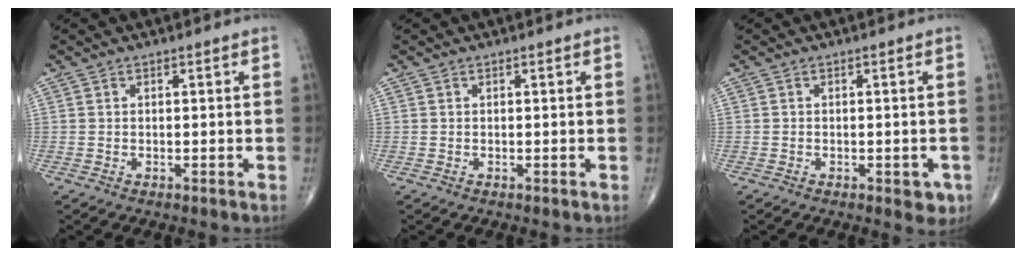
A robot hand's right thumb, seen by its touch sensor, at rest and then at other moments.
{"total": 0.0}
{"total": 3.2, "force": [-1.3, 1.6, 2.4], "torque": [-0.011, 0.003, -0.011]}